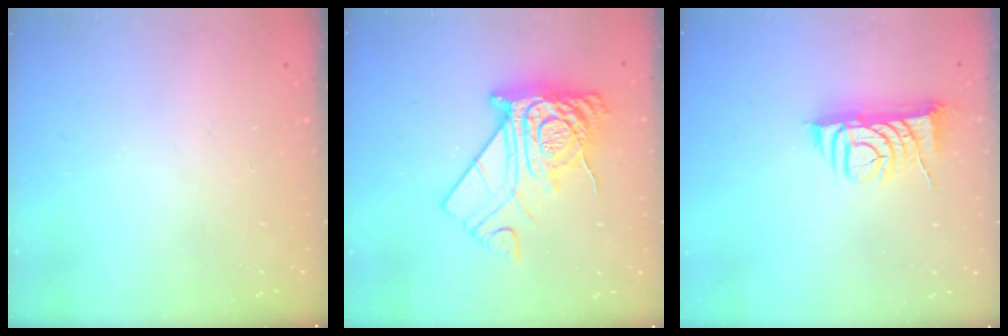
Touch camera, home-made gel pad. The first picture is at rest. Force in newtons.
{"total": 15.6, "press": 15.5, "slide": 1.9}
{"total": 8.2, "press": 8.1, "slide": 1.2}